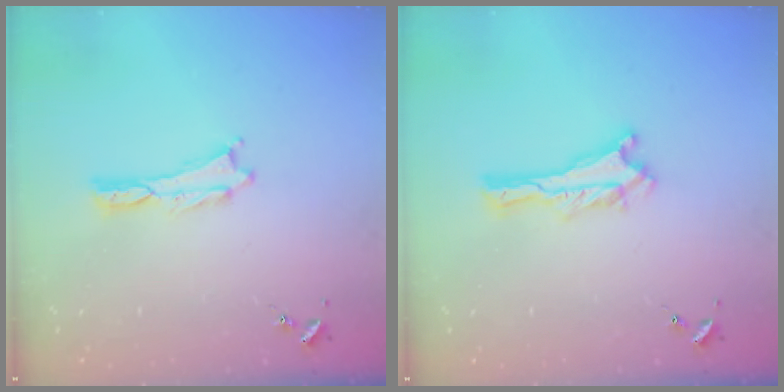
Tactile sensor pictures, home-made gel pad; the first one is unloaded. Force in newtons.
{"total": 0.0}